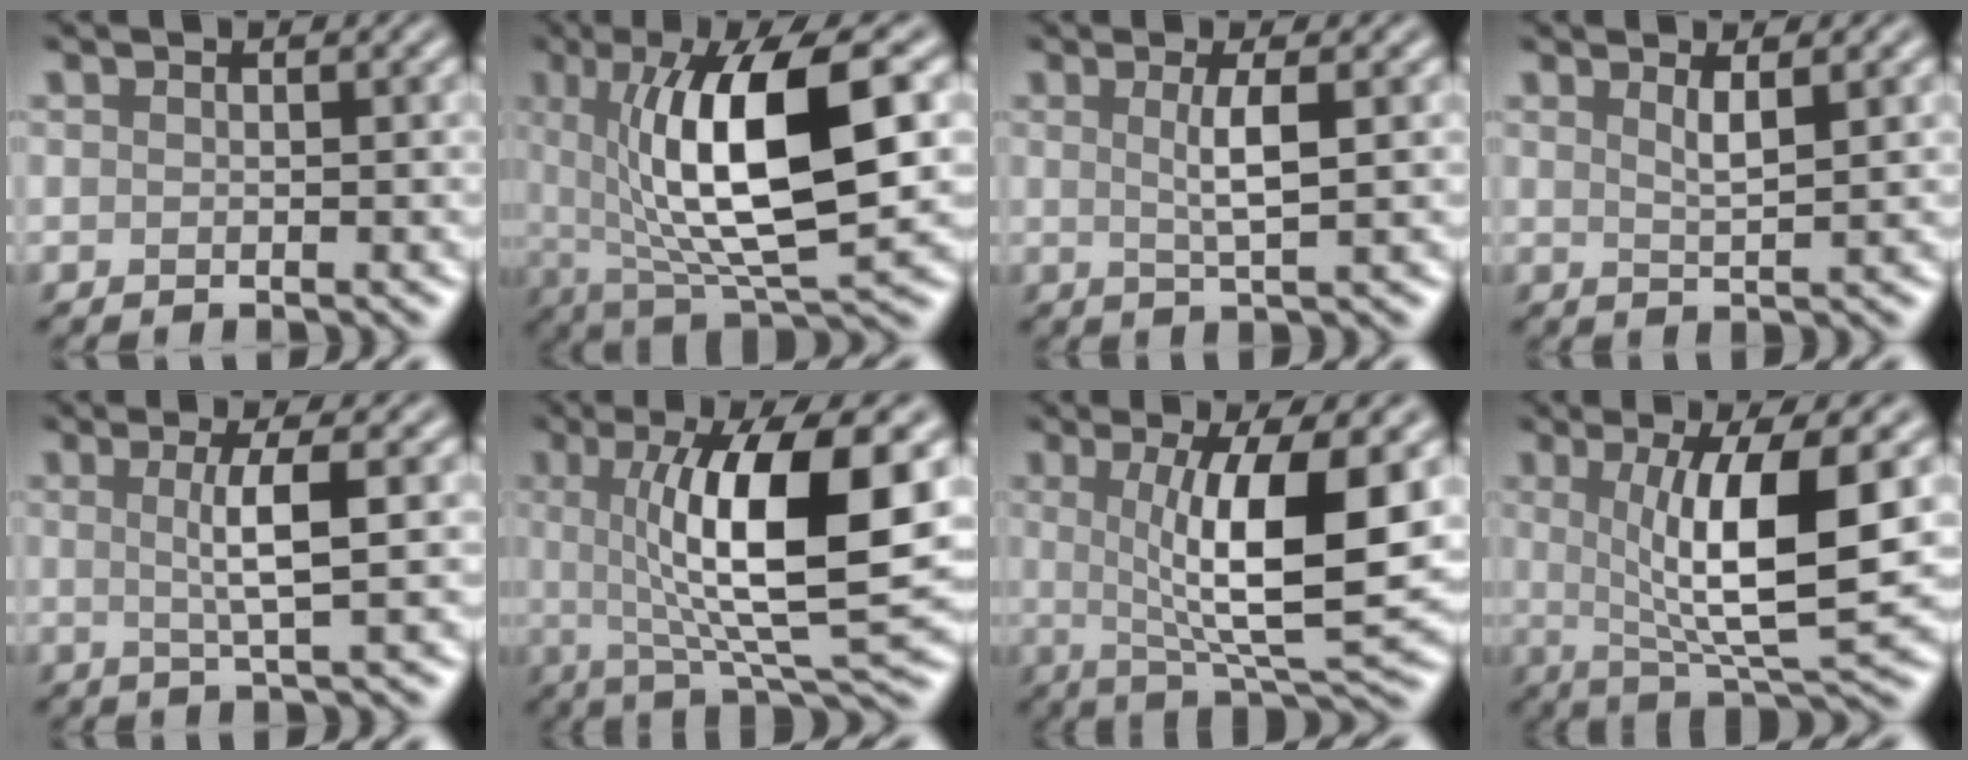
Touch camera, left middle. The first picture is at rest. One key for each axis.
{"total": 12.1, "fx": 1.6, "fy": 3.9, "fz": 11.4, "tx": -0.183, "ty": 0.000, "tz": 0.031}
{"total": 2.9, "fx": 0.5, "fy": 0.6, "fz": 2.8, "tx": -0.048, "ty": 0.000, "tz": 0.008}
{"total": 1.9, "fx": 0.9, "fy": 0.4, "fz": 1.6, "tx": -0.024, "ty": -0.001, "tz": 0.013}
{"total": 3.6, "fx": 0.4, "fy": 0.7, "fz": 3.5, "tx": -0.060, "ty": 0.000, "tz": 0.005}
{"total": 11.6, "fx": 1.6, "fy": 2.8, "fz": 11.1, "tx": -0.159, "ty": 0.000, "tz": 0.031}
{"total": 9.7, "fx": 1.1, "fy": 2.3, "fz": 9.3, "tx": -0.141, "ty": -0.014, "tz": 0.026}
{"total": 9.0, "fx": 1.2, "fy": 2.2, "fz": 8.7, "tx": -0.133, "ty": -0.013, "tz": 0.027}